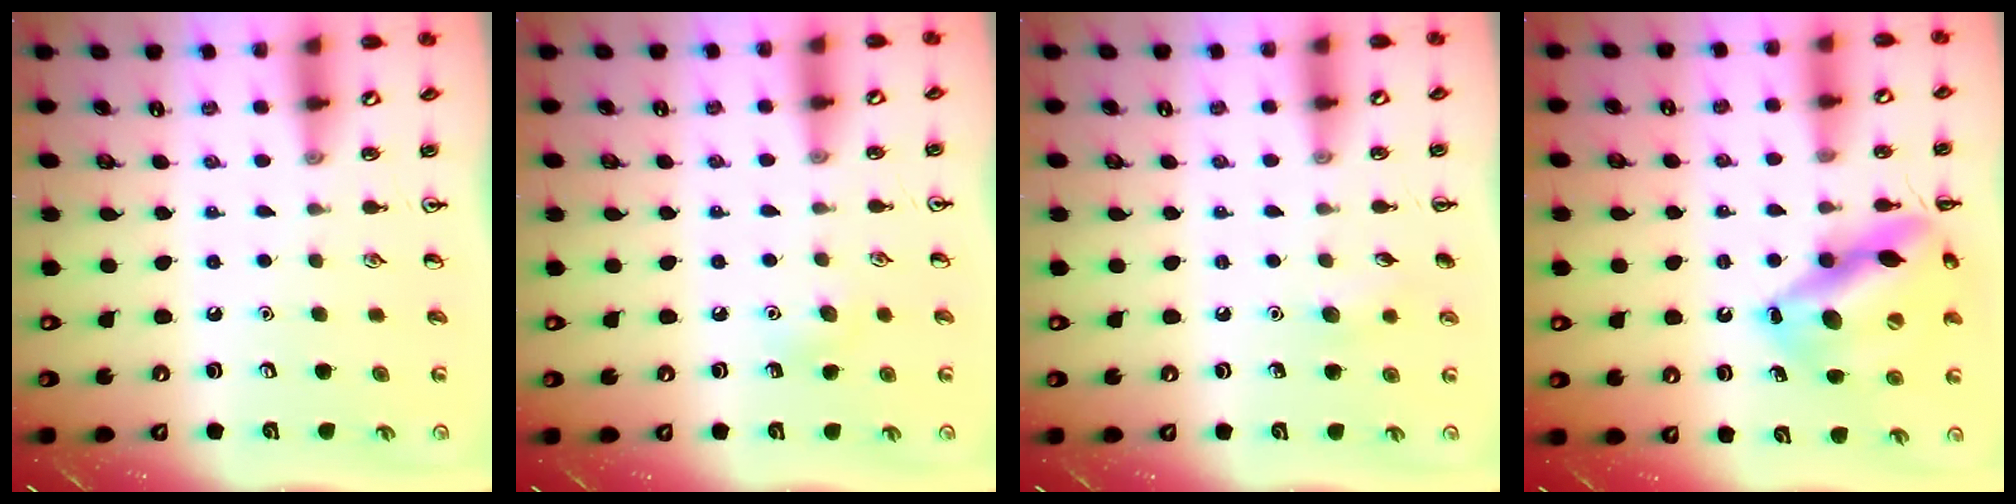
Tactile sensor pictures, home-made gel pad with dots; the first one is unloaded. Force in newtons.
{"total": 6.3, "press": 6.0, "slide": 1.7}
{"total": 4.9, "press": 4.8, "slide": 1.3}
{"total": 17.7, "press": 17.6, "slide": 1.8}